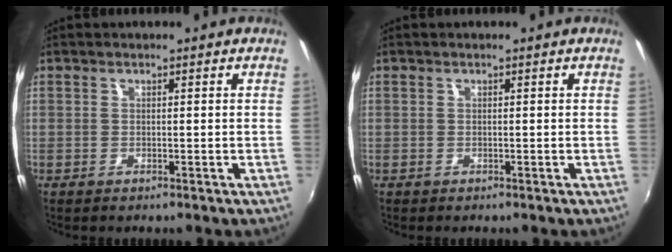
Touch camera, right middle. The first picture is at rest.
{"total": 0.0}